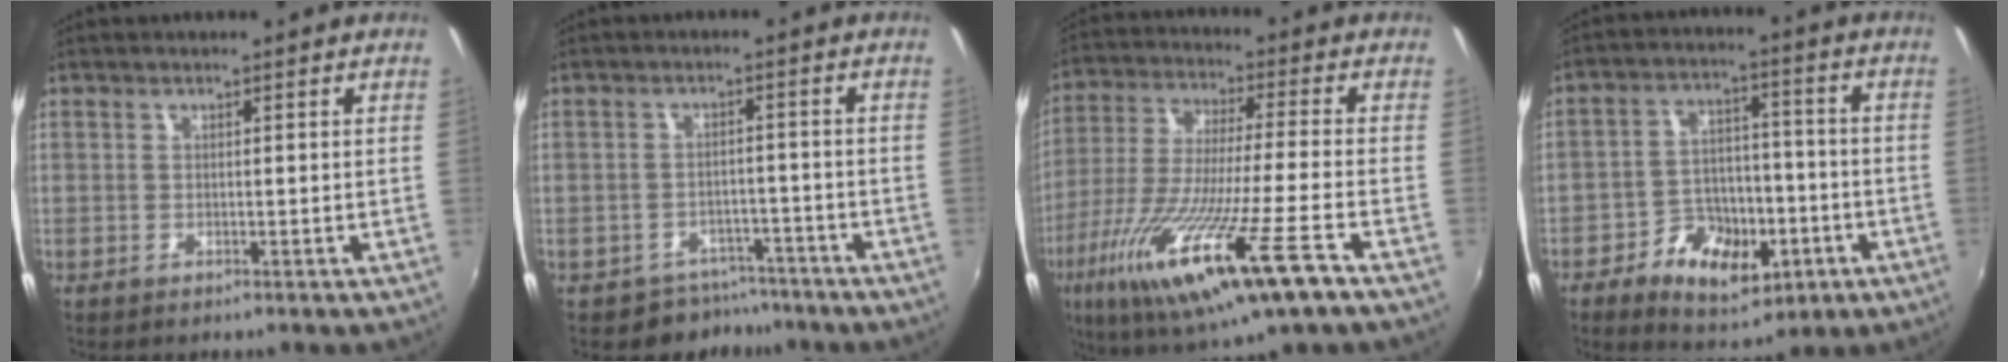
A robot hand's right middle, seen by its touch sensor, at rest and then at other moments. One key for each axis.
{"total": 5.3, "fx": -4.2, "fy": 3.3, "fz": 0.3, "tx": -0.006, "ty": 0.016, "tz": -0.052}
{"total": 21.7, "fx": -11.1, "fy": 1.3, "fz": 18.6, "tx": -0.343, "ty": -0.076, "tz": -0.192}
{"total": 18.6, "fx": -8.2, "fy": 8.9, "fz": 14.1, "tx": -0.244, "ty": 0.001, "tz": -0.122}